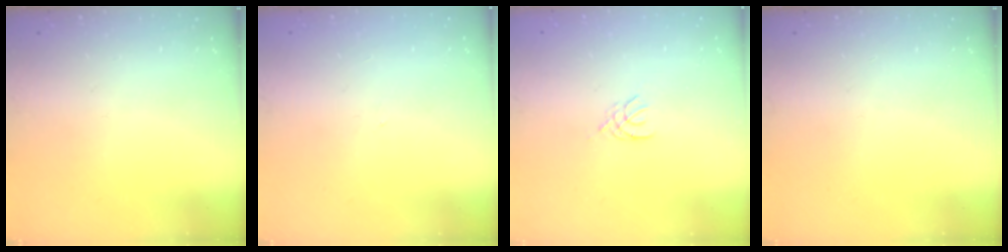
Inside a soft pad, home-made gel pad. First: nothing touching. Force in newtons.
{"total": 0.0}
{"total": 2.1, "press": 2.0, "slide": 0.4}
{"total": 0.0}